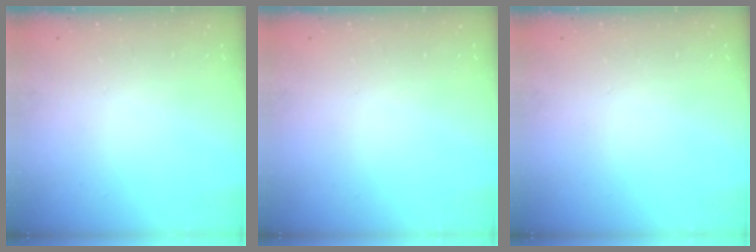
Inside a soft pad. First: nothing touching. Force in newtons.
{"total": 0.0}
{"total": 0.0}